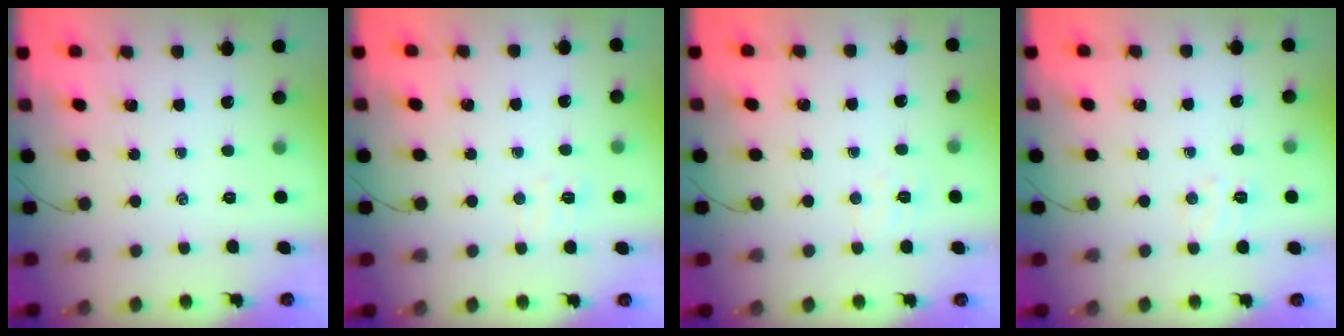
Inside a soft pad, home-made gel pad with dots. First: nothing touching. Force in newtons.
{"total": 4.1, "press": 3.9, "slide": 1.1}
{"total": 4.1, "press": 4.0, "slide": 1.0}
{"total": 4.2, "press": 4.1, "slide": 1.0}